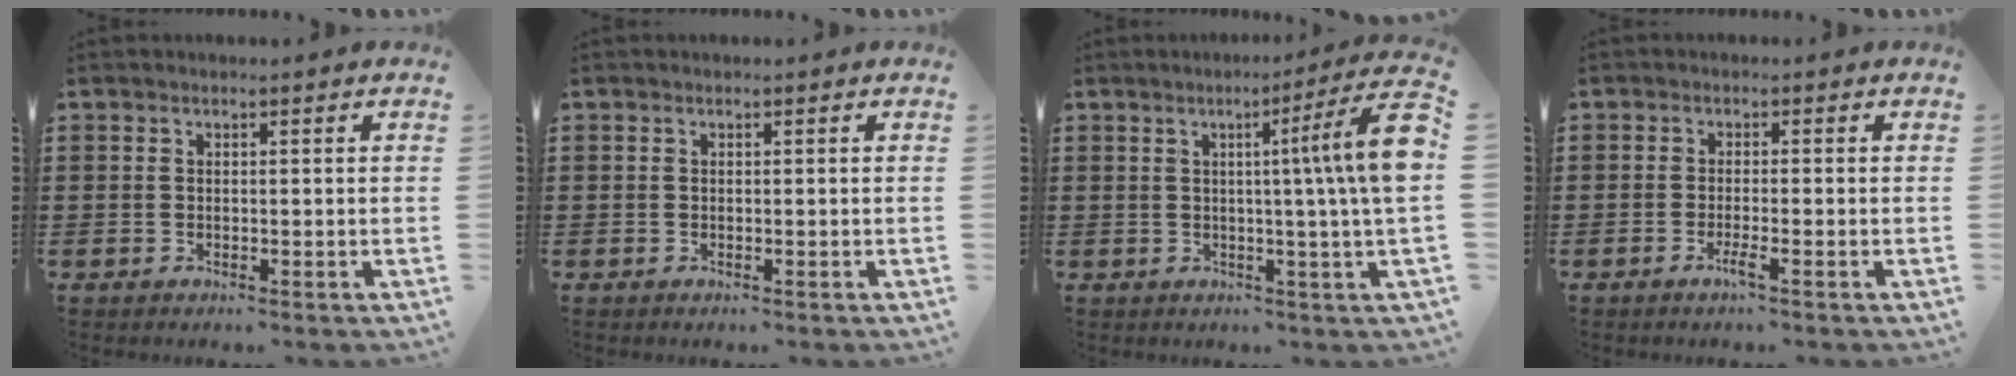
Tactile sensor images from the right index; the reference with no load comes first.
{"total": 0.0}
{"total": 10.8, "force": [1.6, -0.4, 10.6], "torque": [-0.169, -0.015, 0.019]}
{"total": 2.3, "force": [-1.4, -0.1, 1.9], "torque": [-0.046, -0.009, -0.030]}